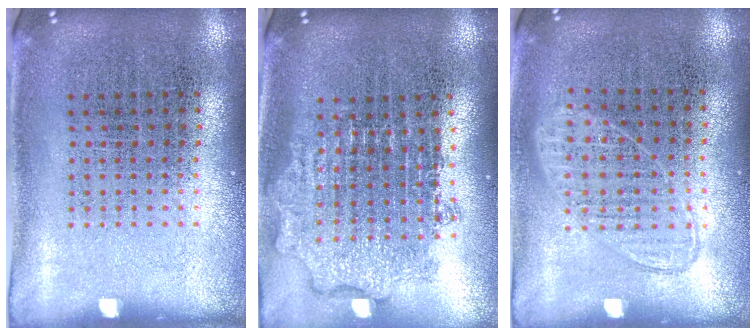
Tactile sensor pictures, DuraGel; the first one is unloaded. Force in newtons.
{"total": 1.9, "press": 1.5, "slide": 1.2}
{"total": 1.0, "press": 0.9, "slide": 0.4}